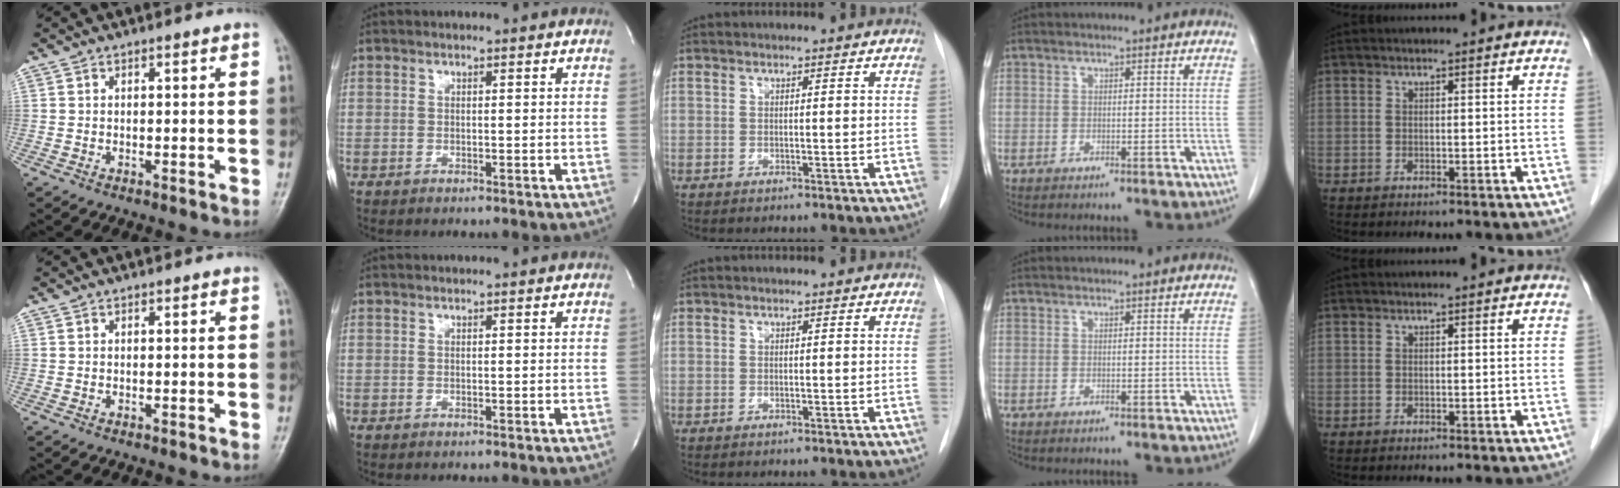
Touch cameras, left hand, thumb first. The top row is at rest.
{}